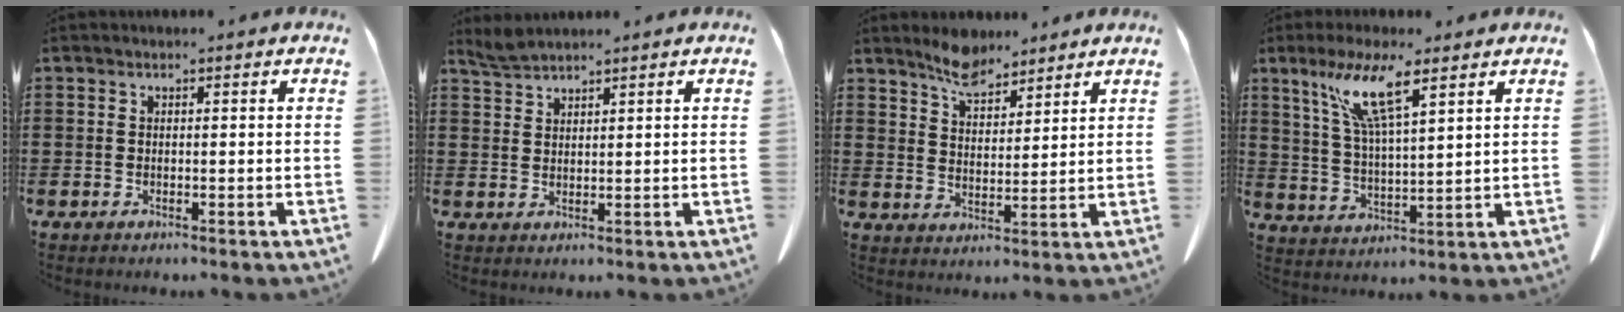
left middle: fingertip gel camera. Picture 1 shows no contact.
{"total": 2.0, "force": [1.9, 0.0, 0.5], "torque": [-0.016, 0.003, 0.037]}
{"total": 5.9, "force": [5.3, 1.8, 1.8], "torque": [-0.050, -0.011, 0.100]}
{"total": 9.3, "force": [5.9, 1.4, 7.1], "torque": [-0.153, -0.004, 0.101]}